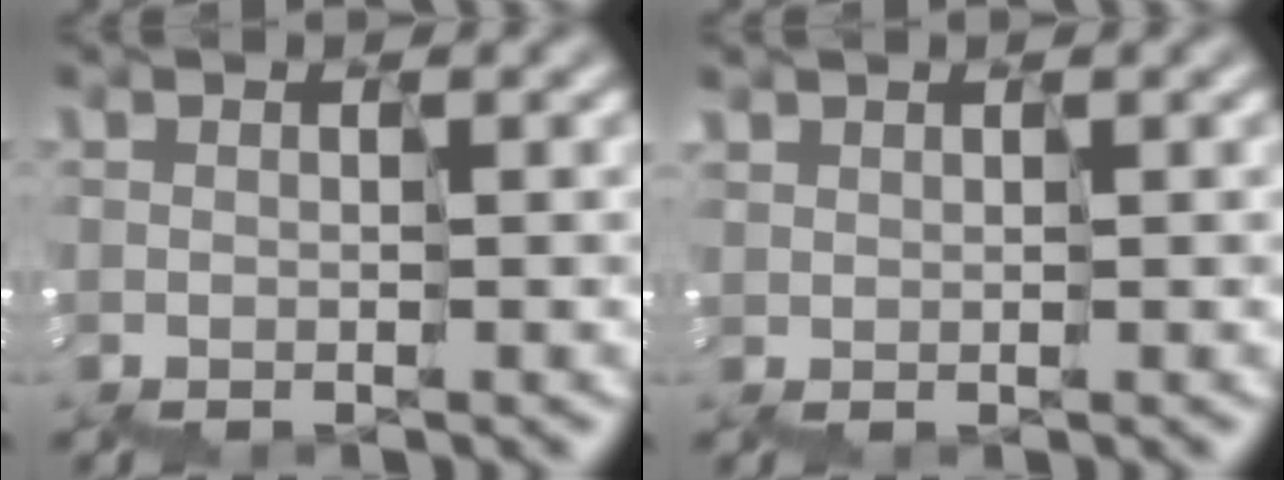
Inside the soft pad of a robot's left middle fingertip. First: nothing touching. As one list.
[{"total": 0.7, "force": [0.4, 0.5, 0.0], "torque": [-0.002, 0.001, 0.006]}]